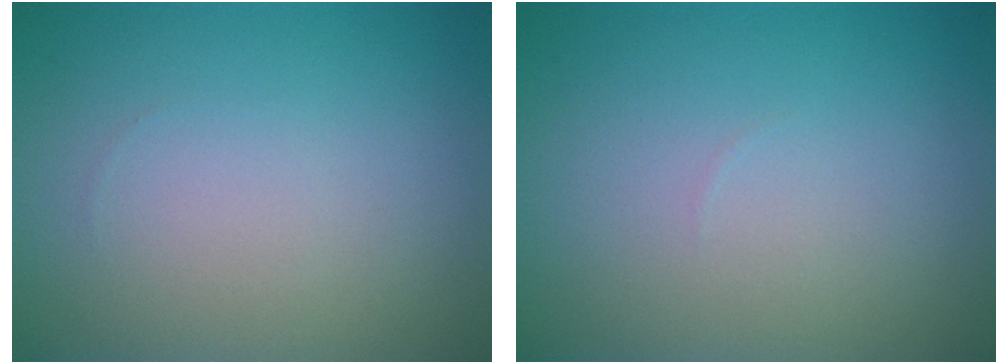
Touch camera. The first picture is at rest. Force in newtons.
{"total": 0.0}